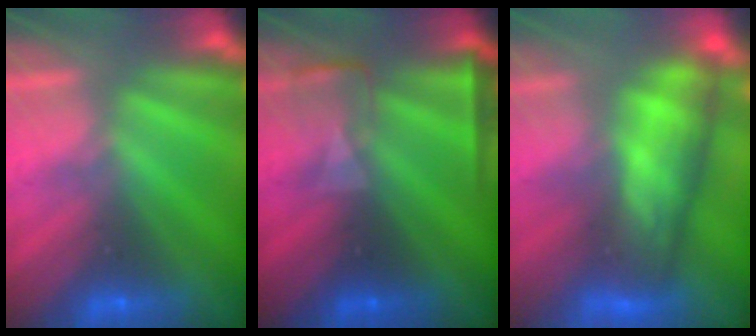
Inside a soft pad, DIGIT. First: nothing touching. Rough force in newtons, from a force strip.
{"total": 2.4}
{"total": 9.6}